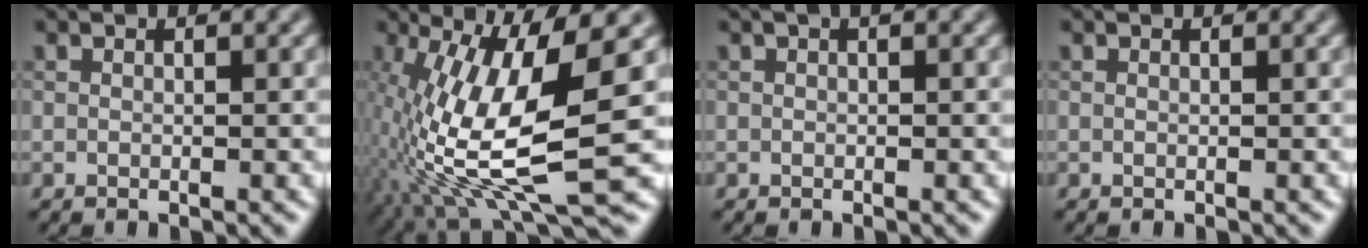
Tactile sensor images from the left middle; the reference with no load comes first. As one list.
[{"total": 12.2, "force": [-1.9, 3.2, 11.6], "torque": [-0.241, -0.008, -0.030]}, {"total": 0.9, "force": [0.3, 0.1, 0.8], "torque": [-0.015, 0.004, 0.002]}, {"total": 0.0}]